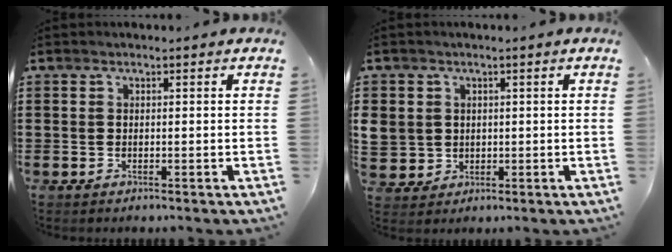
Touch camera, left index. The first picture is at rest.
{"total": 3.3, "force": [0.7, 3.2, 0.1], "torque": [-0.022, 0.011, 0.010]}